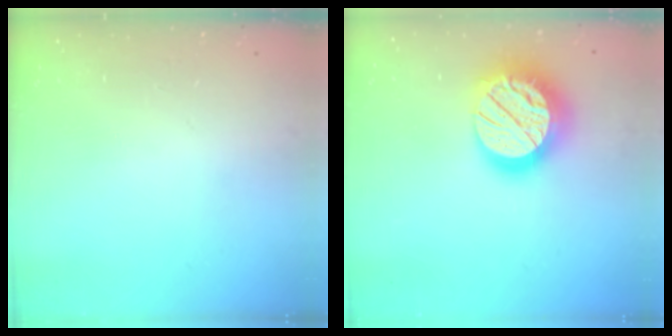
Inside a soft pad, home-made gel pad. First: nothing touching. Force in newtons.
{"total": 21.9, "press": 21.8, "slide": 1.5}